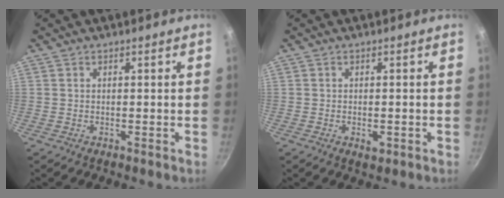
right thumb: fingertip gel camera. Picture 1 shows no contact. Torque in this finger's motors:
{"motor_torque": [-0.16, -0.04, -0.15, 0.03, -0.04]}